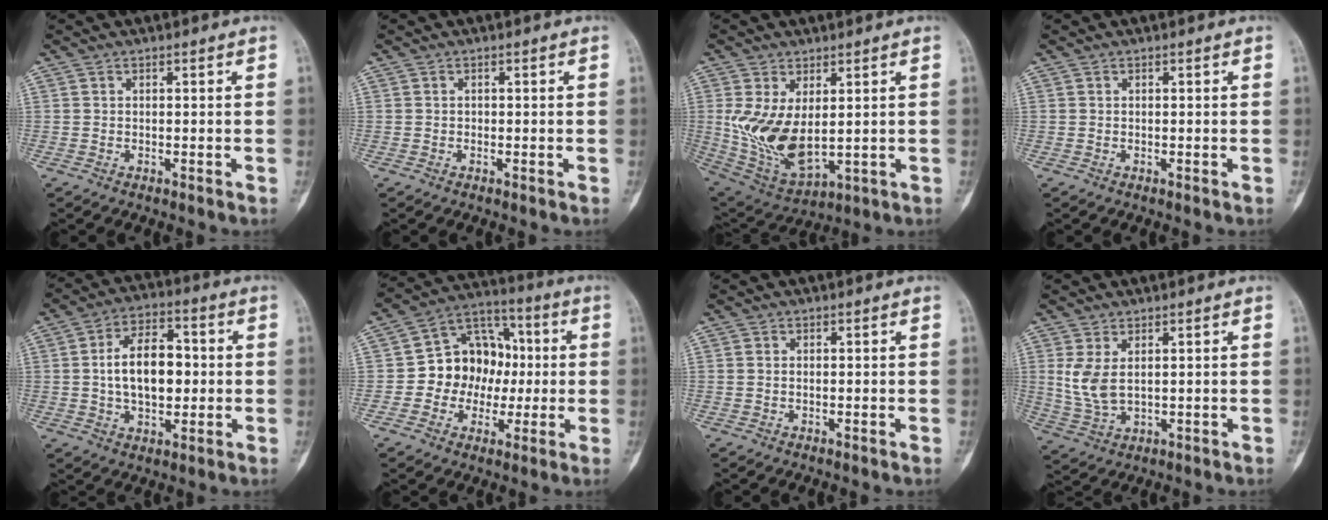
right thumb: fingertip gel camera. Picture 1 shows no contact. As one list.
[{"total": 0.0}, {"total": 13.1, "force": [1.2, 7.1, 10.9], "torque": [-0.202, -0.016, 0.047]}, {"total": 0.0}, {"total": 12.7, "force": [0.4, 7.6, 10.2], "torque": [-0.148, 0.015, 0.006]}, {"total": 13.7, "force": [-0.4, 11.4, 7.7], "torque": [-0.070, 0.034, -0.010]}, {"total": 0.5, "force": [0.1, 0.4, 0.3], "torque": [-0.006, 0.000, 0.001]}, {"total": 6.3, "force": [1.6, 3.3, 5.1], "torque": [-0.112, -0.009, 0.046]}]